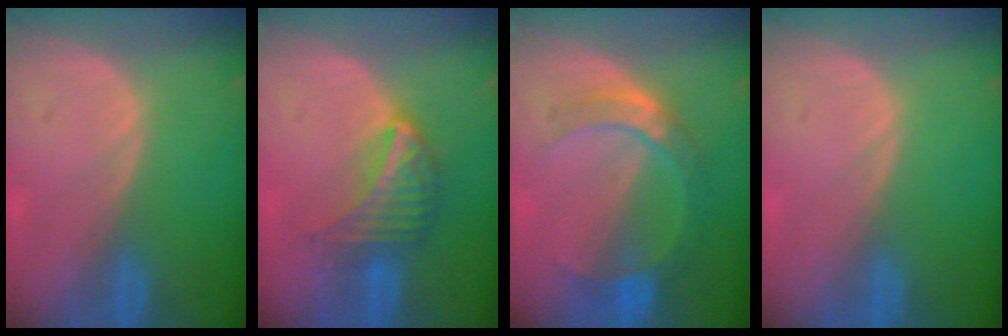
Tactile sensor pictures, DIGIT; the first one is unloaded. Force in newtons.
{"total": 7.2, "press": 6.4, "slide": 3.3}
{"total": 7.2, "press": 6.5, "slide": 3.1}
{"total": 0.0}